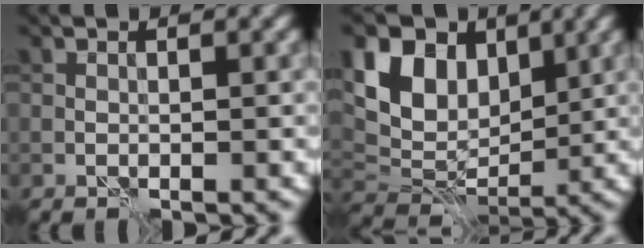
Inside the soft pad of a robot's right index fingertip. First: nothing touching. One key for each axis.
{"total": 9.2, "fx": 3.7, "fy": 6.2, "fz": 5.7, "tx": -0.112, "ty": 0.015, "tz": 0.059}